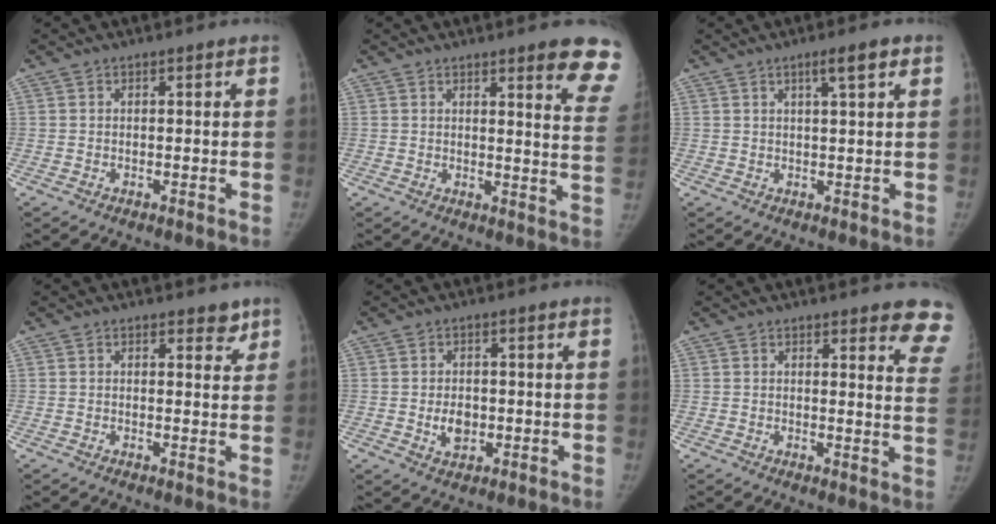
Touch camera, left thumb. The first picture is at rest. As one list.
[{"total": 11.2, "force": [8.0, 1.7, 7.6], "torque": [-0.062, -0.044, 0.077]}, {"total": 3.5, "force": [1.8, 0.3, 3.0], "torque": [-0.044, -0.005, 0.031]}, {"total": 2.5, "force": [1.9, 1.3, 1.0], "torque": [0.011, -0.010, 0.022]}, {"total": 4.1, "force": [-0.6, 3.0, 2.7], "torque": [-0.034, -0.001, -0.005]}, {"total": 9.1, "force": [7.8, 2.1, 4.1], "torque": [-0.010, -0.048, 0.061]}]